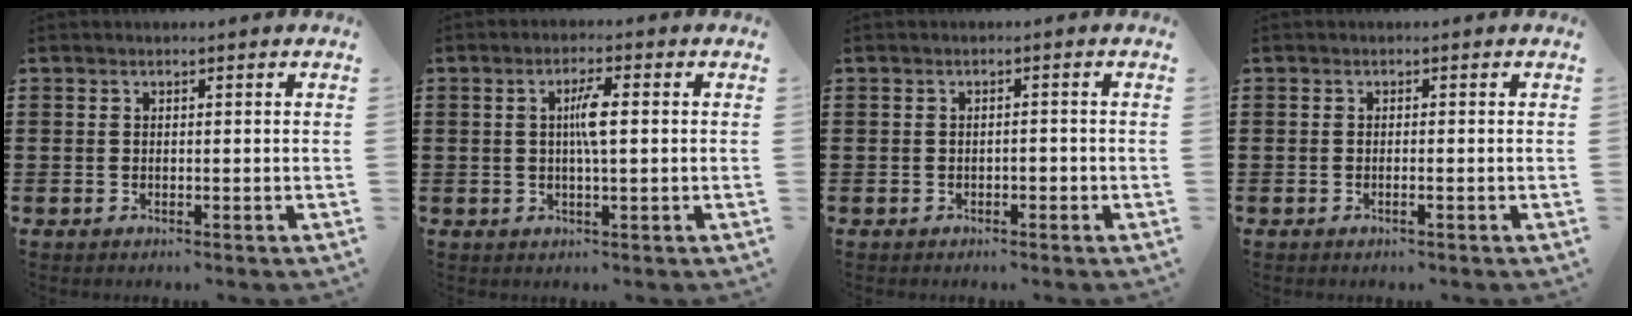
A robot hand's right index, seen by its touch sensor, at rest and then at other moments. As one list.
[{"total": 4.2, "force": [0.3, 0.6, 4.1], "torque": [-0.078, 0.000, 0.003]}, {"total": 1.0, "force": [-0.7, 0.4, 0.5], "torque": [-0.014, -0.004, -0.014]}, {"total": 0.8, "force": [-0.4, -0.1, 0.7], "torque": [-0.011, -0.003, -0.007]}]